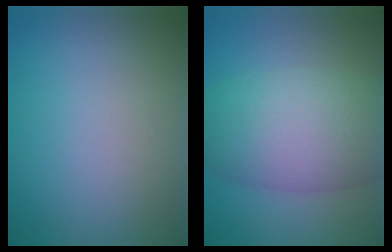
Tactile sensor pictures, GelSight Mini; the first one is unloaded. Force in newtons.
{"total": 8.6, "press": 8.5, "slide": 0.7}